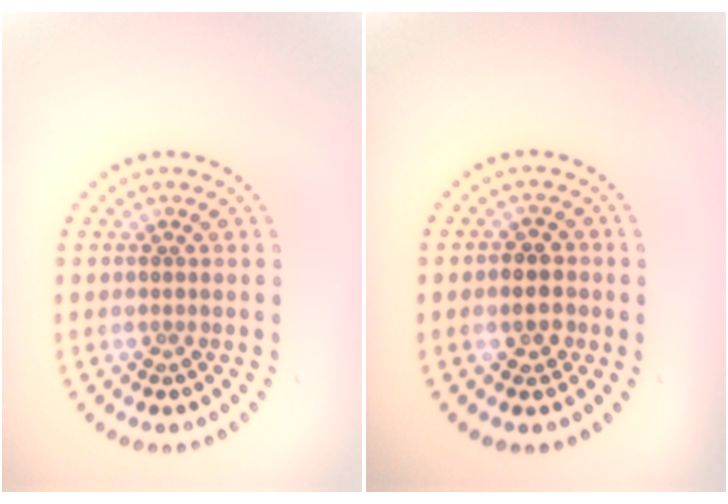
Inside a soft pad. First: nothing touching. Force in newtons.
{"total": 2.5, "press": 2.5, "slide": 0.5}